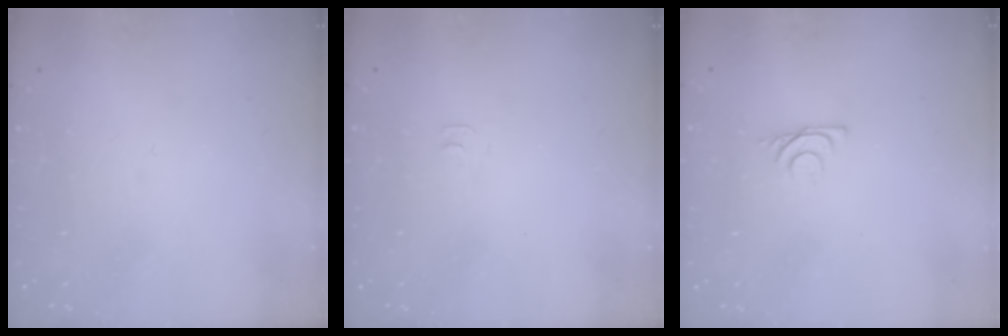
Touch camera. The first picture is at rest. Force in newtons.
{"total": 3.0, "press": 3.0, "slide": 0.3}
{"total": 5.3, "press": 5.3, "slide": 0.9}